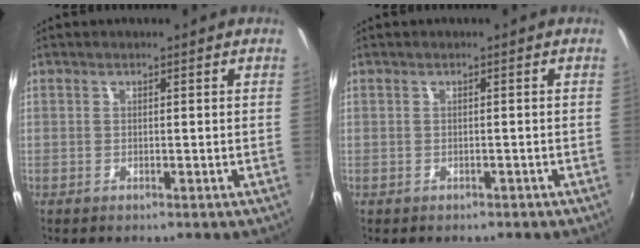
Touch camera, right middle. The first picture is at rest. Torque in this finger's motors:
{"motor_torque": [-0.37, -0.08, -0.14, -0.03]}